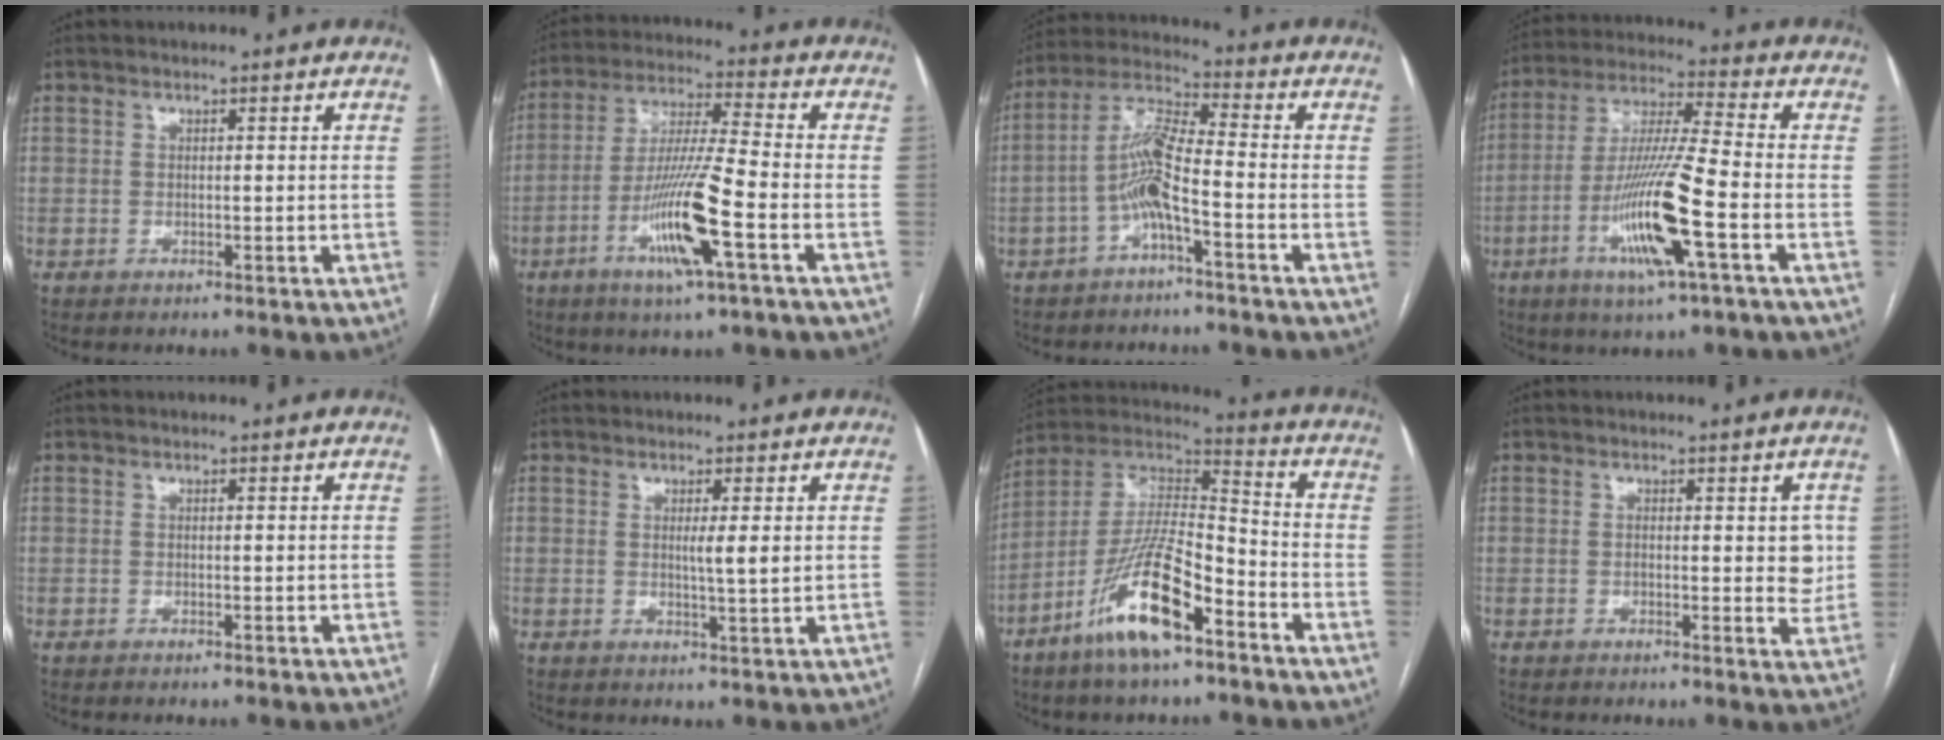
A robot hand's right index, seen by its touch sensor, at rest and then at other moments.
{"total": 12.8, "force": [-4.9, 0.0, 11.8], "torque": [-0.232, -0.010, -0.093]}
{"total": 7.7, "force": [-2.8, 0.8, 7.1], "torque": [-0.148, 0.023, -0.057]}
{"total": 14.5, "force": [-5.1, 0.1, 13.6], "torque": [-0.271, -0.012, -0.096]}
{"total": 0.0}
{"total": 2.7, "force": [0.5, -0.2, 2.7], "torque": [-0.047, -0.005, 0.007]}
{"total": 15.5, "force": [-8.6, 3.1, 12.6], "torque": [-0.249, -0.006, -0.157]}
{"total": 3.8, "force": [0.4, 1.7, 3.4], "torque": [-0.035, 0.000, 0.003]}